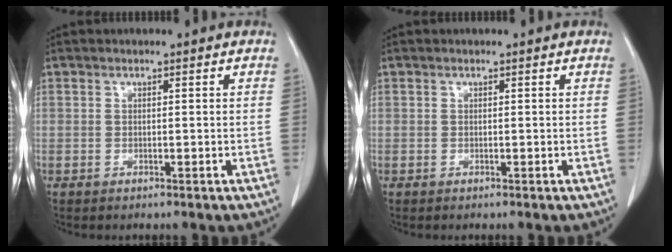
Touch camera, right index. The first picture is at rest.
{"total": 0.0}